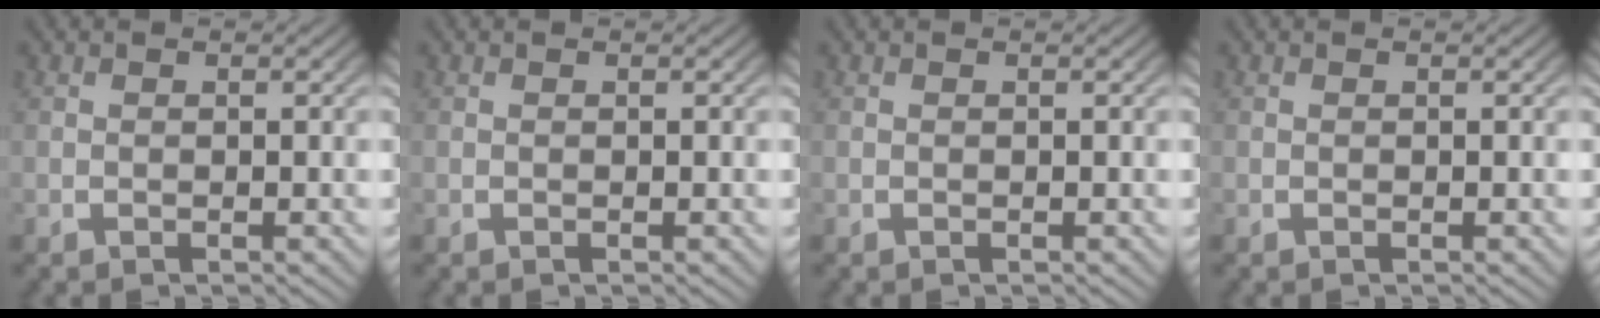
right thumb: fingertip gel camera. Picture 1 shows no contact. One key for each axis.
{"total": 0.0}
{"total": 0.0}
{"total": 0.0}